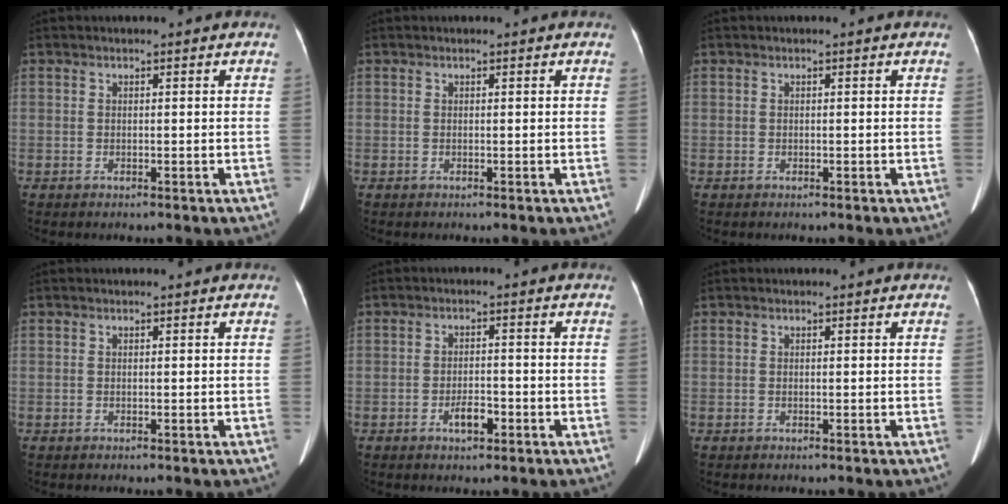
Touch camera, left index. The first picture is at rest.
{"total": 0.0}
{"total": 0.0}
{"total": 0.0}
{"total": 3.1, "force": [-1.6, 1.3, 2.3], "torque": [-0.042, 0.003, -0.027]}
{"total": 0.0}